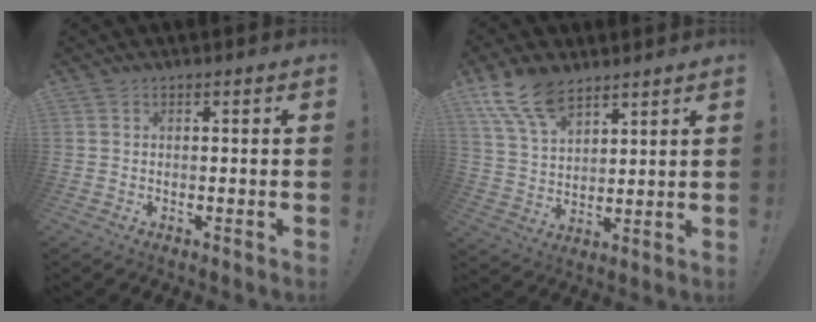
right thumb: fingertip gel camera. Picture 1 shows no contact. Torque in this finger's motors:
{"motor_torque": [0.04, 0.12, 0.23, 0.17, 0.06]}